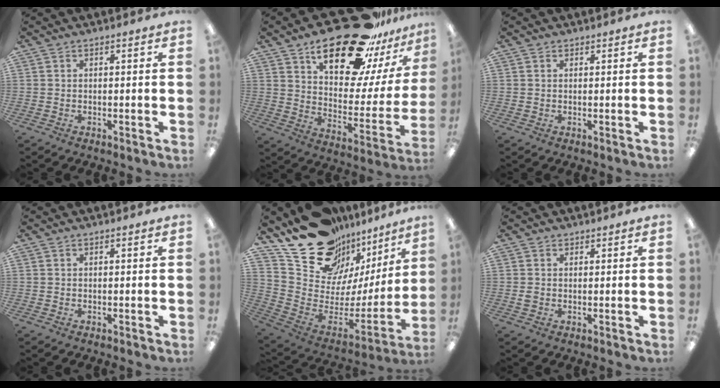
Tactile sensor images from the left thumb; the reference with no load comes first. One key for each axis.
{"total": 26.3, "fx": 17.6, "fy": 11.4, "fz": 15.8, "tx": -0.224, "ty": -0.108, "tz": 0.294}
{"total": 0.6, "fx": 0.4, "fy": 0.4, "fz": -0.1, "tx": 0.002, "ty": 0.002, "tz": 0.008}
{"total": 0.0}
{"total": 20.3, "fx": 15.2, "fy": 11.5, "fz": 6.8, "tx": -0.102, "ty": -0.126, "tz": 0.290}
{"total": 1.1, "fx": 0.3, "fy": 1.0, "fz": 0.3, "tx": -0.006, "ty": 0.004, "tz": 0.005}